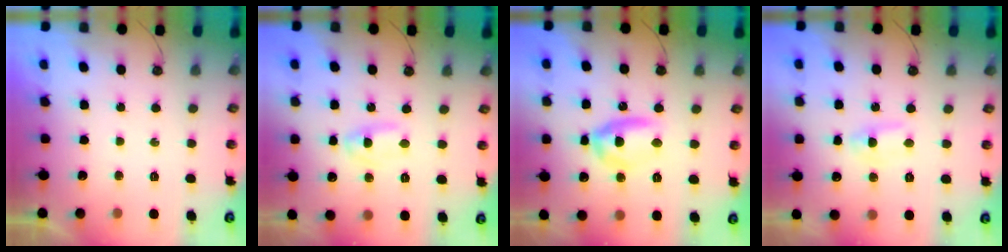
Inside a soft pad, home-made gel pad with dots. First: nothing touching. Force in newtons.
{"total": 2.7, "press": 2.7, "slide": 0.2}
{"total": 11.4, "press": 11.4, "slide": 1.0}
{"total": 5.0, "press": 5.0, "slide": 0.4}